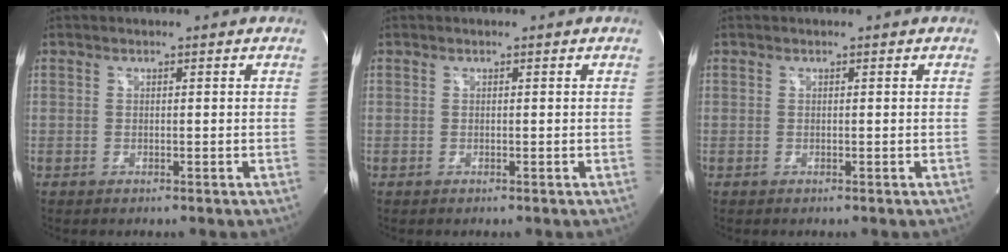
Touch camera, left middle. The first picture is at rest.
{"total": 0.0}
{"total": 0.0}